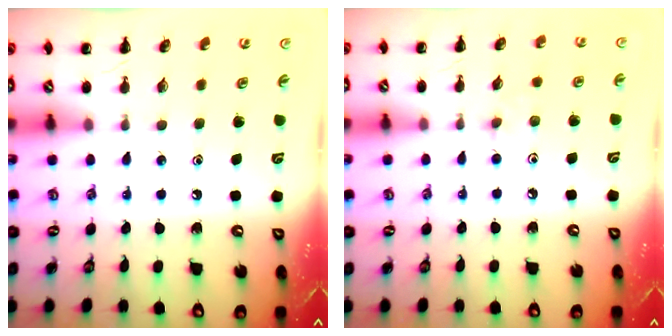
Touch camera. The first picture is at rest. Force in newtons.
{"total": 4.0, "press": 3.7, "slide": 1.4}